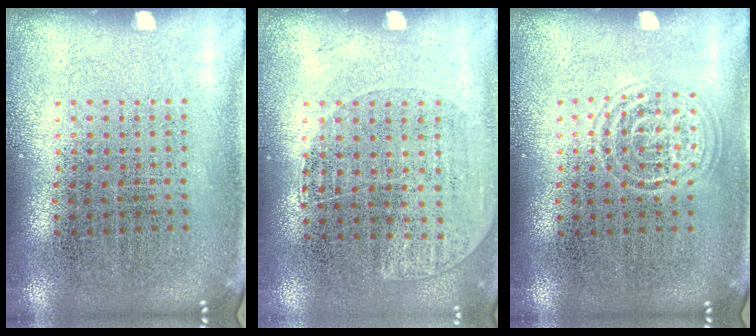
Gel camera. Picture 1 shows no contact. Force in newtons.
{"total": 1.0, "press": 0.9, "slide": 0.5}
{"total": 1.0, "press": 1.0, "slide": 0.1}